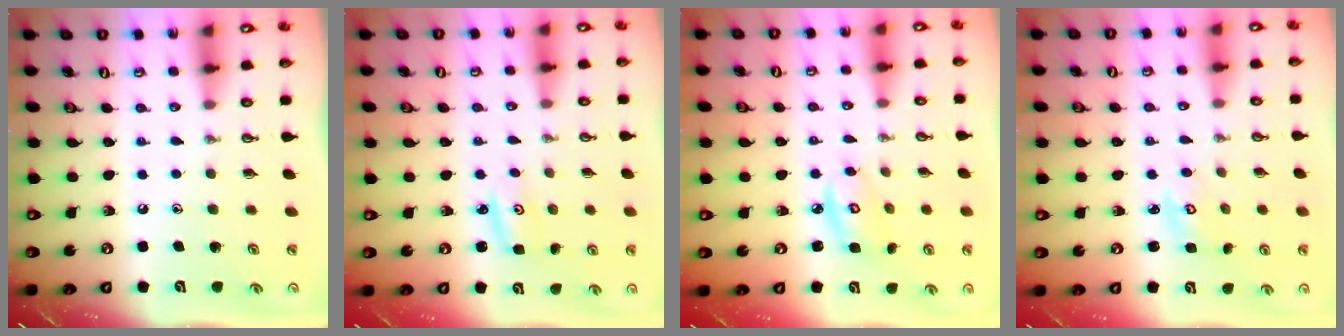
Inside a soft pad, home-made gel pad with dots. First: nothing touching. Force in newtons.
{"total": 3.2, "press": 3.2, "slide": 0.3}
{"total": 5.8, "press": 5.8, "slide": 0.4}
{"total": 3.4, "press": 3.4, "slide": 0.5}